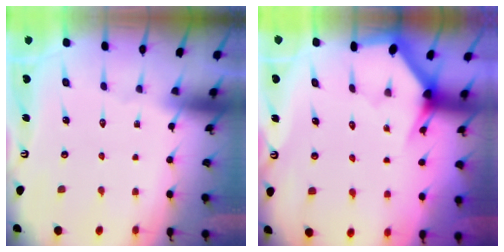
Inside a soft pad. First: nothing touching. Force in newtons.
{"total": 2.9, "press": 2.9, "slide": 0.1}